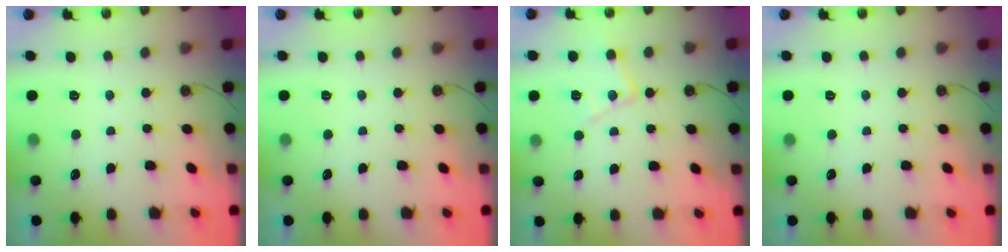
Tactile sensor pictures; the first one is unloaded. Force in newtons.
{"total": 0.0}
{"total": 11.6, "press": 11.6, "slide": 0.8}
{"total": 0.0}